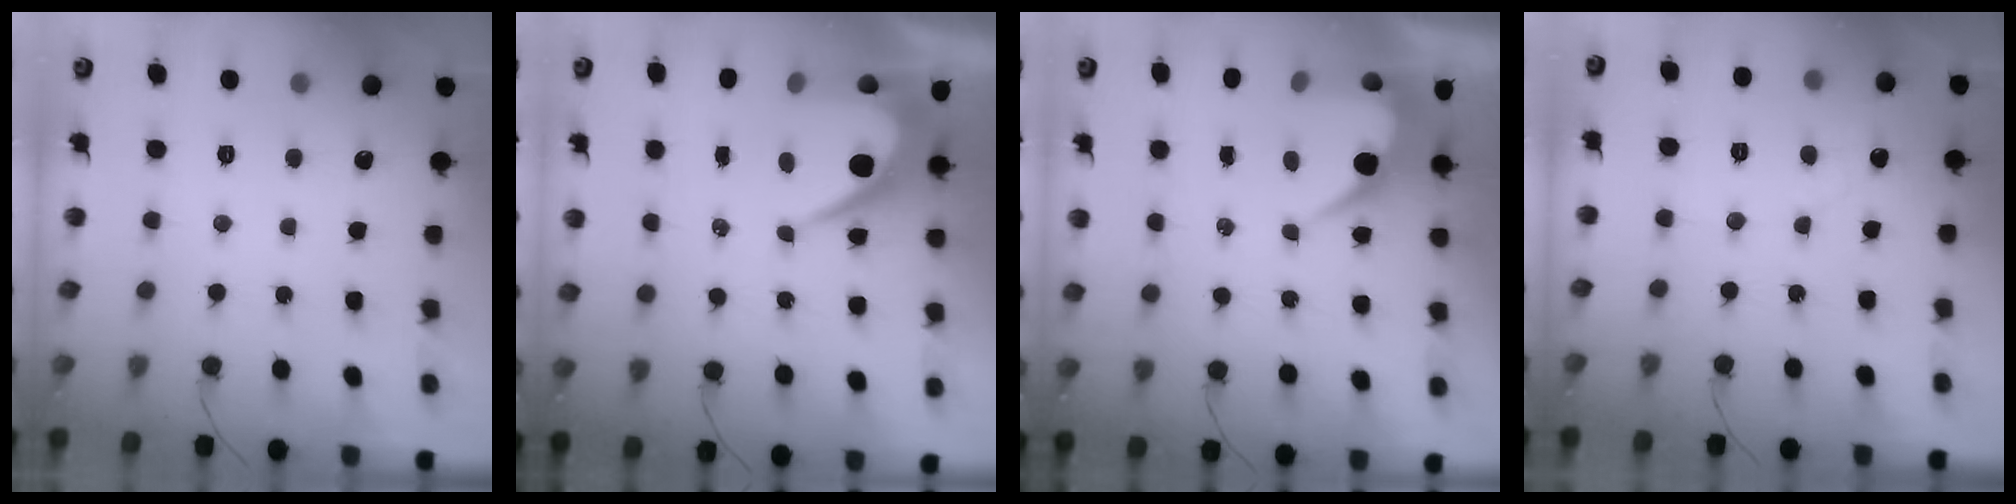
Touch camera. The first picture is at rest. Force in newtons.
{"total": 9.8, "press": 9.8, "slide": 0.7}
{"total": 8.5, "press": 8.4, "slide": 0.6}
{"total": 2.8, "press": 2.8, "slide": 0.2}